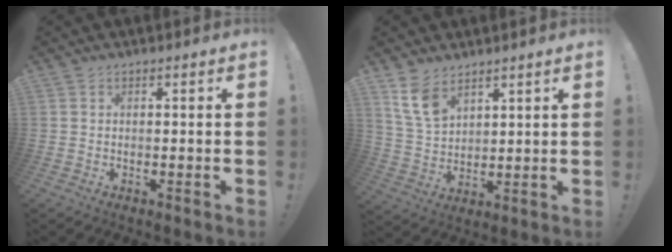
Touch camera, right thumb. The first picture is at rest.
{"total": 9.2, "force": [6.3, 5.2, 4.3], "torque": [-0.083, -0.030, 0.126]}